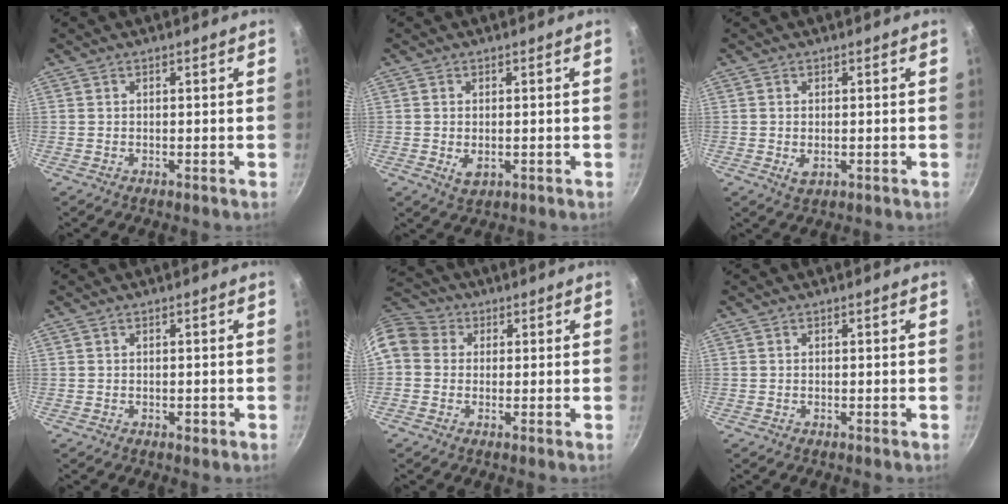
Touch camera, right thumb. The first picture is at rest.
{"total": 3.0, "force": [-0.5, 1.9, 2.3], "torque": [-0.039, -0.007, -0.005]}
{"total": 2.3, "force": [-0.3, 1.4, 1.8], "torque": [-0.031, -0.005, -0.004]}
{"total": 1.1, "force": [-0.2, 0.7, 0.8], "torque": [-0.008, 0.002, -0.004]}
{"total": 13.0, "force": [2.1, 11.2, 6.4], "torque": [-0.138, 0.041, 0.022]}
{"total": 0.0}